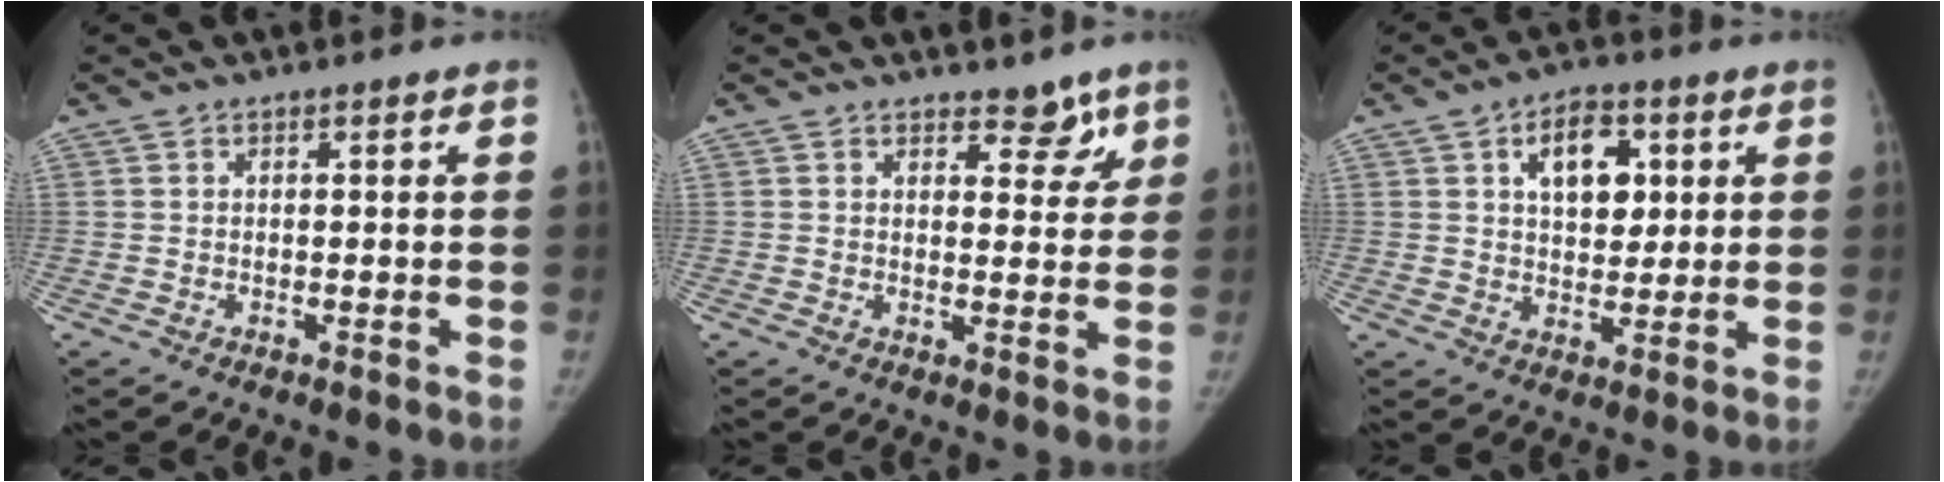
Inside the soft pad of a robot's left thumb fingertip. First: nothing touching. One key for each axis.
{"total": 4.3, "fx": 3.3, "fy": 2.3, "fz": 1.7, "tx": 0.013, "ty": -0.020, "tz": 0.043}
{"total": 9.7, "fx": 3.3, "fy": 6.1, "fz": 6.8, "tx": -0.066, "ty": -0.007, "tz": 0.051}